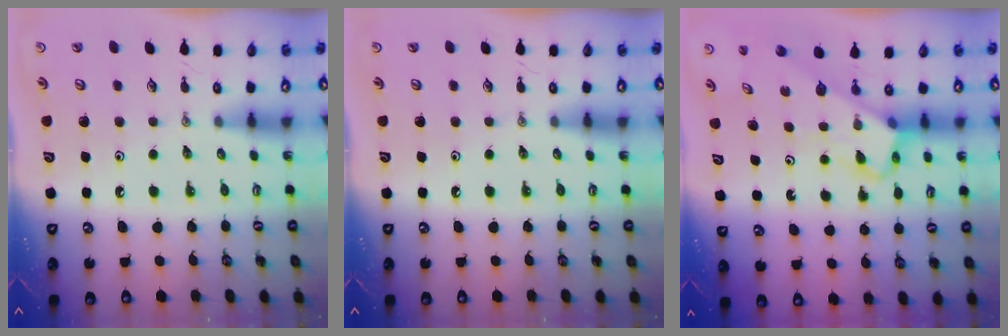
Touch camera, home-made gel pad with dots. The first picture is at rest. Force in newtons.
{"total": 0.0}
{"total": 3.9, "press": 3.9, "slide": 0.3}